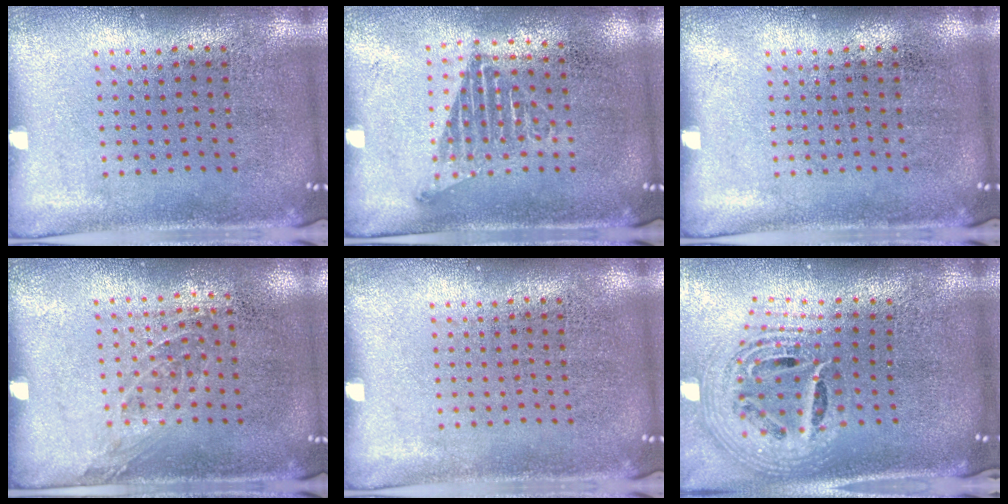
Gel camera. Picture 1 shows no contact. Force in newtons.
{"total": 1.2, "press": 1.0, "slide": 0.6}
{"total": 0.0}
{"total": 1.0, "press": 0.8, "slide": 0.7}
{"total": 0.0}
{"total": 2.5, "press": 1.7, "slide": 1.8}